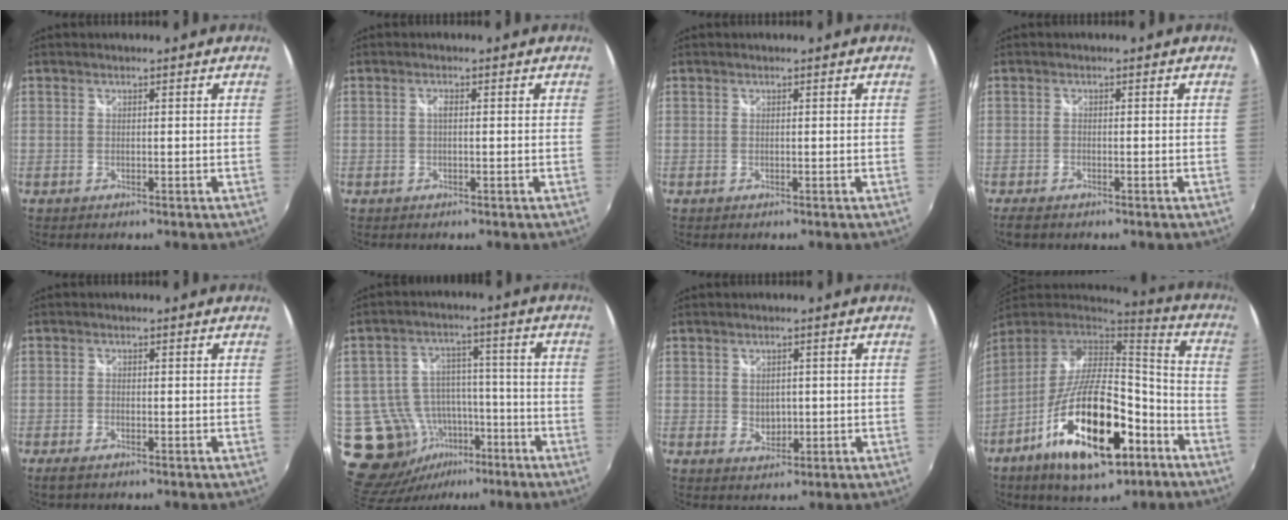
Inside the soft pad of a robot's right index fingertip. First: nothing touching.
{"total": 1.0, "force": [0.0, 0.3, 0.9], "torque": [-0.017, 0.004, -0.003]}
{"total": 0.0}
{"total": 3.1, "force": [-2.3, 1.2, 1.6], "torque": [-0.040, -0.011, -0.043]}
{"total": 2.2, "force": [-1.6, 0.9, 1.3], "torque": [-0.033, -0.007, -0.030]}
{"total": 13.5, "force": [-6.0, 11.0, 5.1], "torque": [-0.121, 0.023, -0.069]}
{"total": 3.0, "force": [0.2, 2.5, 1.6], "torque": [-0.023, -0.002, 0.007]}
{"total": 24.8, "force": [-11.8, 9.4, 19.7], "torque": [-0.359, -0.032, -0.194]}